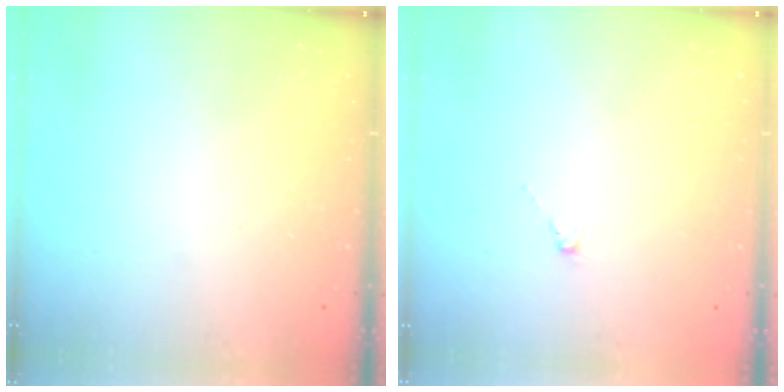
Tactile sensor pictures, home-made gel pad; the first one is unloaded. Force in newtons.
{"total": 0.0}